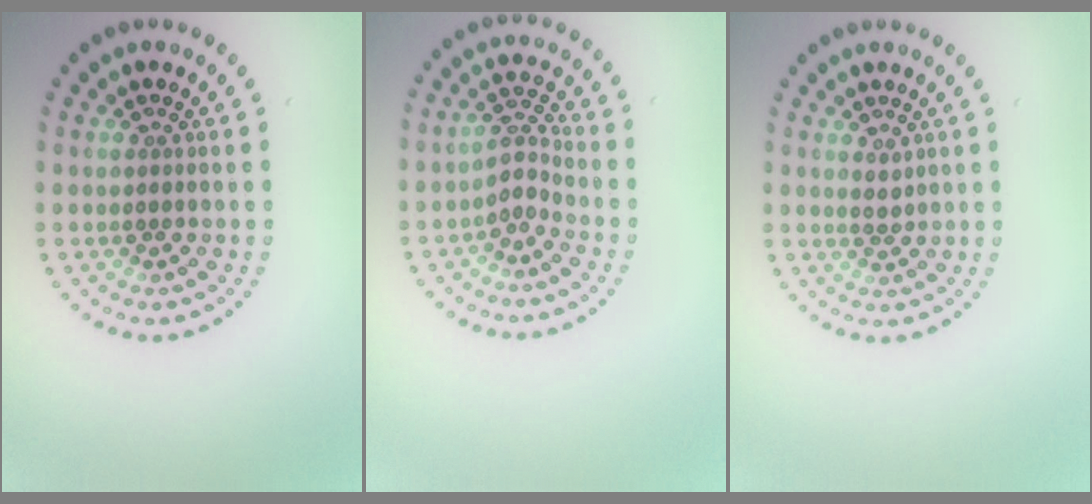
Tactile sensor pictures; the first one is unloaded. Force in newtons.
{"total": 2.0, "press": 1.5, "slide": 1.3}
{"total": 1.0, "press": 0.9, "slide": 0.5}